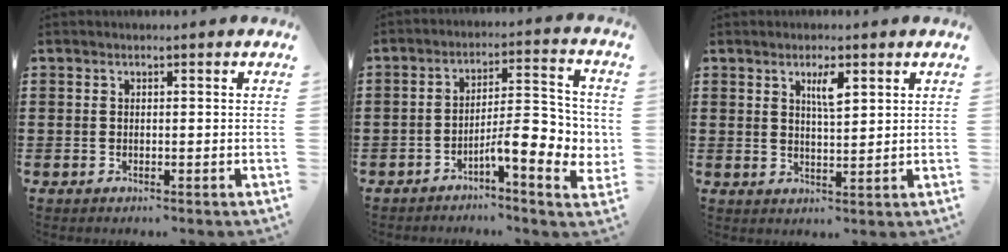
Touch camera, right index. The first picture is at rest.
{"total": 9.0, "force": [-2.8, 2.8, 8.1], "torque": [-0.116, -0.015, -0.051]}
{"total": 3.7, "force": [1.9, 0.9, 3.0], "torque": [-0.048, 0.000, 0.027]}